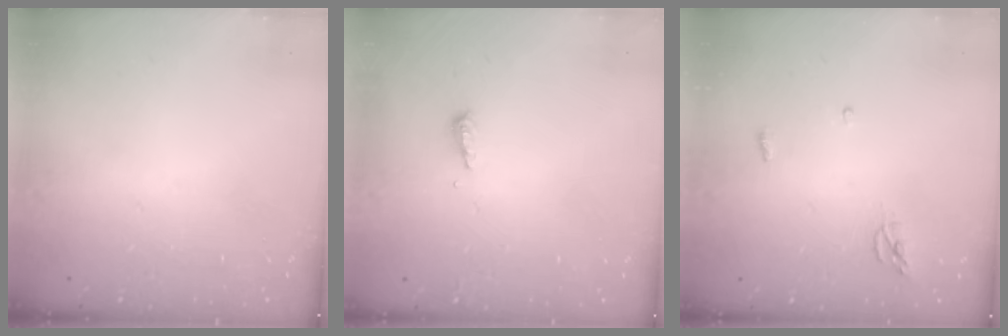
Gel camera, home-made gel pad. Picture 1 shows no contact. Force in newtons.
{"total": 5.1, "press": 5.1, "slide": 0.5}
{"total": 3.8, "press": 3.8, "slide": 0.3}